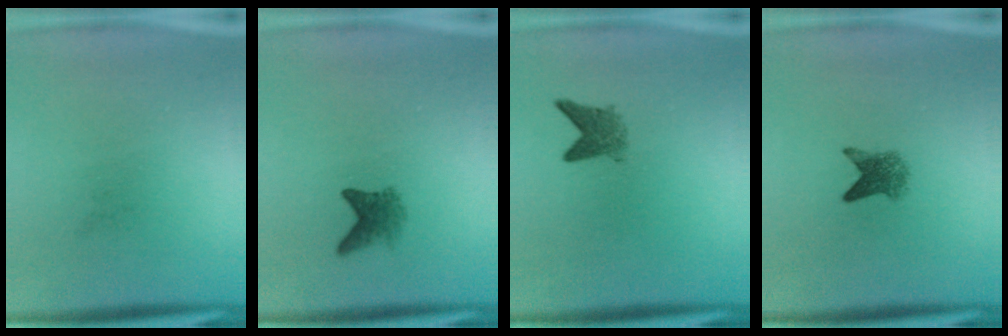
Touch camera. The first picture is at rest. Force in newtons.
{"total": 2.7}
{"total": 3.0}
{"total": 3.3}